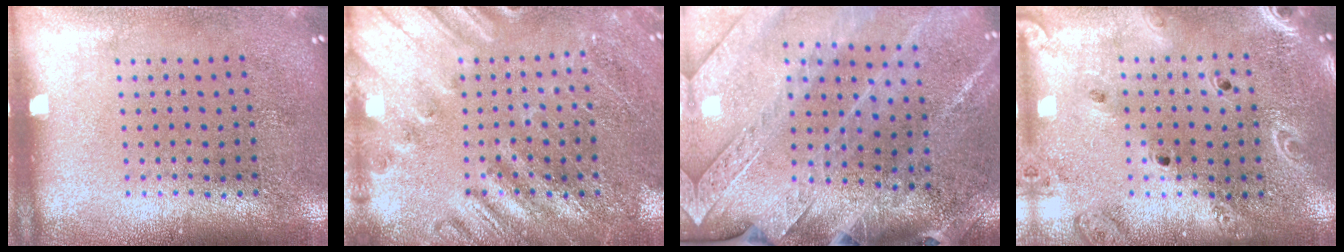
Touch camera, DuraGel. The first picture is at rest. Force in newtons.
{"total": 2.4, "press": 2.4, "slide": 0.3}
{"total": 2.9, "press": 2.9, "slide": 0.4}
{"total": 2.0, "press": 1.9, "slide": 0.7}